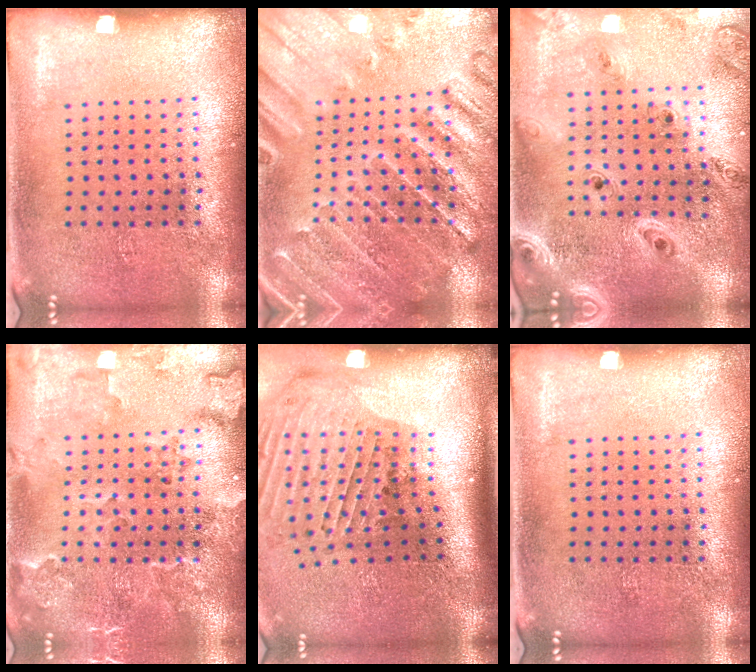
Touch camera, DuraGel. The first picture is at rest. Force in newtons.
{"total": 1.8, "press": 1.8, "slide": 0.3}
{"total": 2.0, "press": 1.9, "slide": 0.6}
{"total": 2.5, "press": 2.2, "slide": 1.1}
{"total": 3.0, "press": 2.2, "slide": 2.0}
{"total": 0.0}